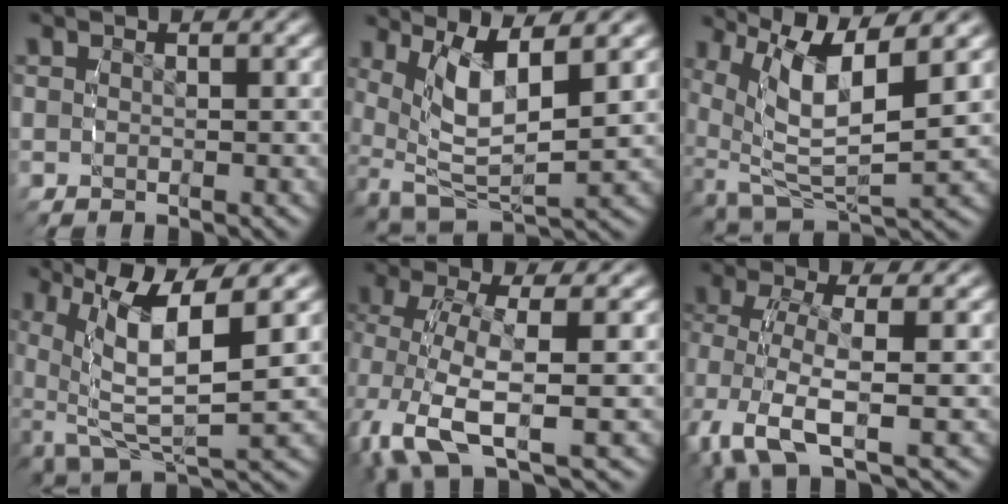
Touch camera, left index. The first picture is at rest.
{"total": 7.1, "force": [-0.9, 4.3, 5.6], "torque": [-0.131, -0.046, 0.010]}
{"total": 7.5, "force": [0.0, 4.2, 6.2], "torque": [-0.123, -0.040, 0.022]}
{"total": 7.8, "force": [-0.3, 3.8, 6.8], "torque": [-0.125, -0.032, 0.016]}
{"total": 5.9, "force": [-2.6, 2.5, 4.7], "torque": [-0.135, -0.046, -0.022]}
{"total": 5.5, "force": [-2.3, 2.8, 4.2], "torque": [-0.131, -0.044, -0.020]}